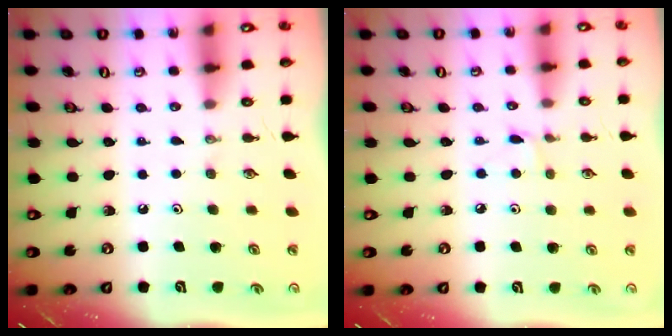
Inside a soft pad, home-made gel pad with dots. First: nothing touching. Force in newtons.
{"total": 4.0, "press": 4.0, "slide": 0.4}